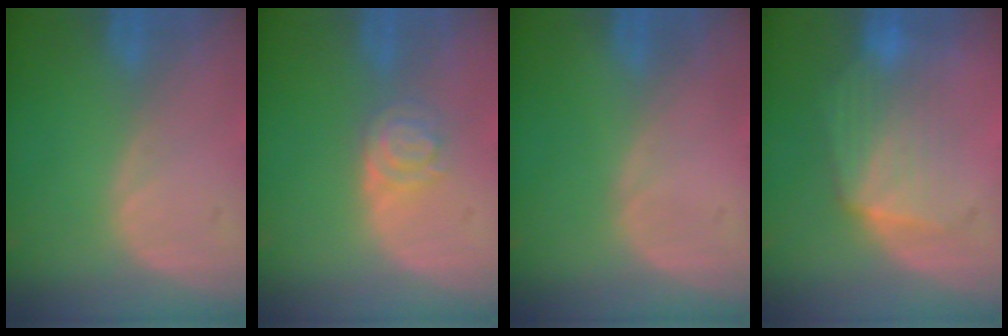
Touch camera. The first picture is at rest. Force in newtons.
{"total": 3.9, "press": 3.5, "slide": 1.7}
{"total": 0.0}
{"total": 7.3, "press": 6.9, "slide": 2.6}